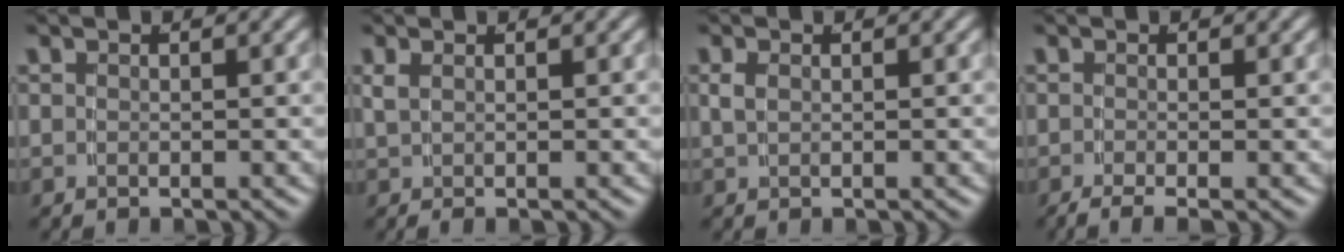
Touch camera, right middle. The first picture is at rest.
{"total": 0.8, "force": [0.2, 0.1, 0.8], "torque": [-0.017, 0.000, 0.012]}
{"total": 0.8, "force": [0.3, 0.3, 0.7], "torque": [-0.014, 0.002, 0.010]}
{"total": 2.1, "force": [-1.7, 0.1, 1.2], "torque": [-0.017, -0.007, -0.026]}